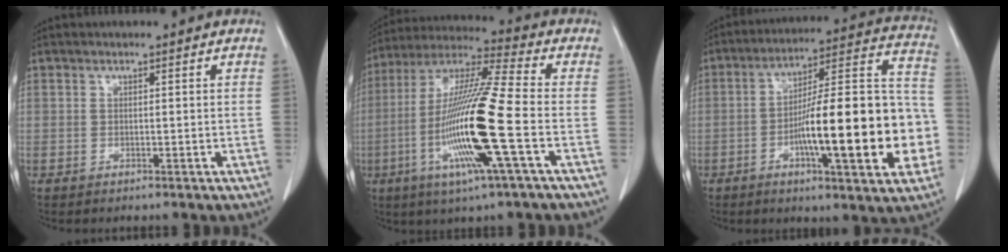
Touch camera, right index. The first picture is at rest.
{"total": 18.0, "force": [-4.6, -0.2, 17.4], "torque": [-0.353, -0.013, -0.097]}
{"total": 22.7, "force": [-5.4, 3.7, 21.7], "torque": [-0.276, 0.024, -0.075]}